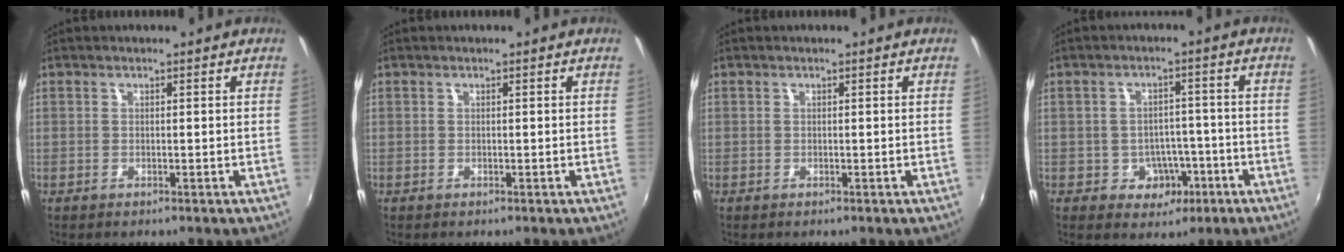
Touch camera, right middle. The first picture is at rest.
{"total": 0.0}
{"total": 0.0}
{"total": 5.9, "force": [-2.6, 4.9, 2.1], "torque": [-0.042, 0.015, -0.020]}